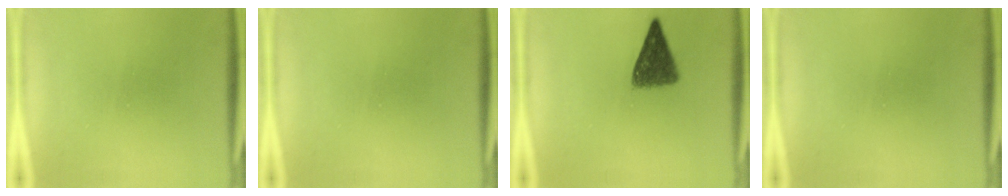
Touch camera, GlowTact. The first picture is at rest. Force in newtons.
{"total": 0.0}
{"total": 6.8}
{"total": 0.0}